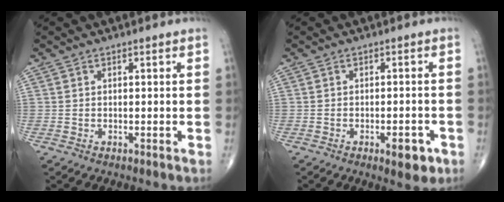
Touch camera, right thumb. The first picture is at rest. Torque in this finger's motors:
{"motor_torque": [0.83, 0.33, 0.44, -0.60, 0.18]}